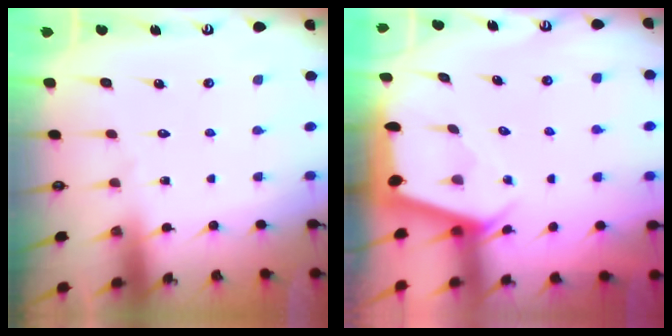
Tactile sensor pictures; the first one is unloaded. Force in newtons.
{"total": 2.4, "press": 2.4, "slide": 0.3}